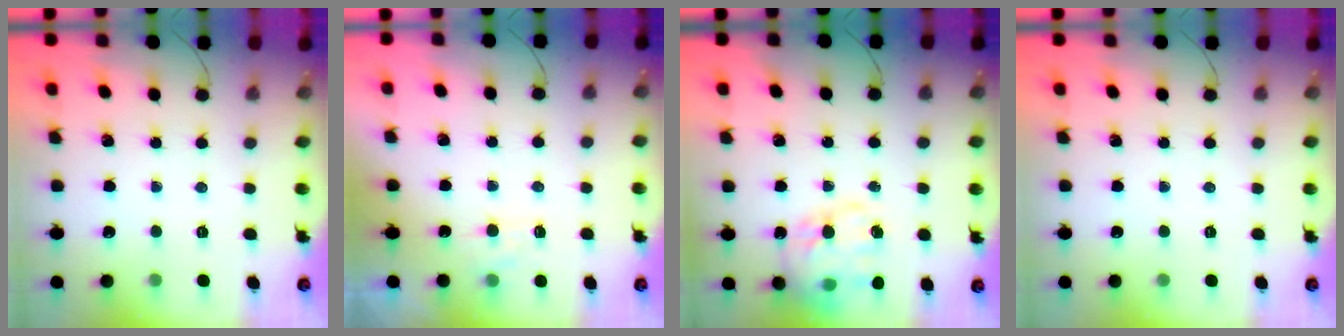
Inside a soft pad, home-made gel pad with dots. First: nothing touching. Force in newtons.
{"total": 3.7, "press": 3.5, "slide": 1.2}
{"total": 19.0, "press": 18.5, "slide": 4.2}
{"total": 0.0}